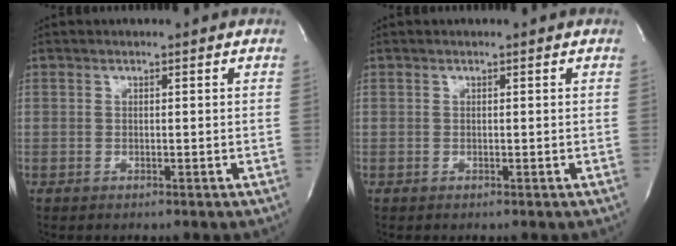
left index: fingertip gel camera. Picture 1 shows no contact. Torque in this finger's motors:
{"motor_torque": [-0.09, -0.01, 0.04, -0.01]}